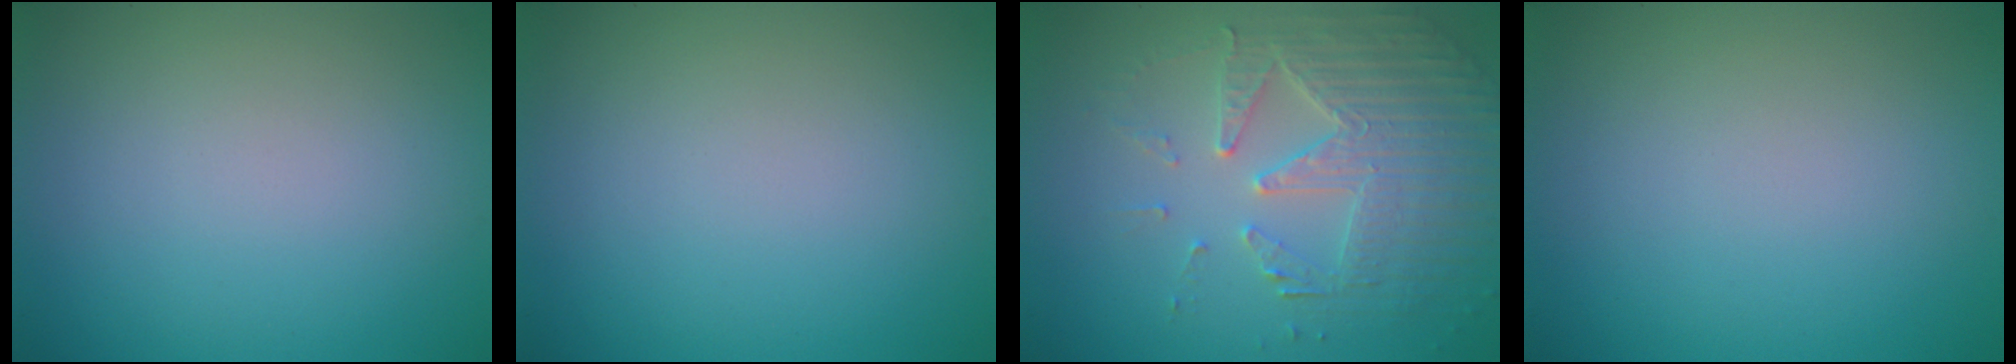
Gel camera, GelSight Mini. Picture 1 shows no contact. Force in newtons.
{"total": 0.0}
{"total": 4.9, "press": 4.3, "slide": 2.3}
{"total": 0.0}